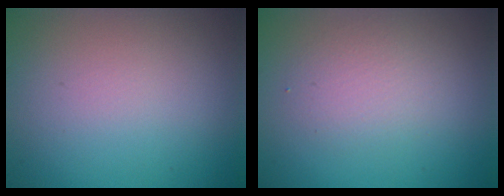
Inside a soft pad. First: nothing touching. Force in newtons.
{"total": 2.2, "press": 2.2, "slide": 0.1}